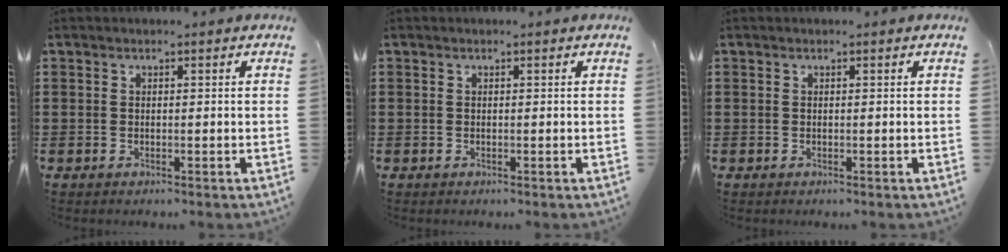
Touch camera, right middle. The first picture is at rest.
{"total": 0.0}
{"total": 0.0}